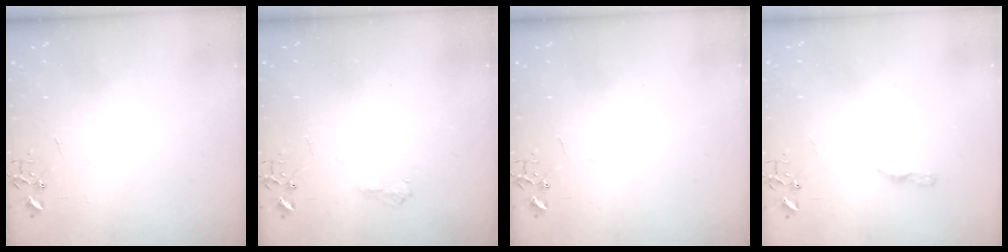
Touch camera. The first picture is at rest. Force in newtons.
{"total": 7.3, "press": 7.2, "slide": 0.8}
{"total": 0.0}
{"total": 3.7, "press": 3.7, "slide": 0.4}